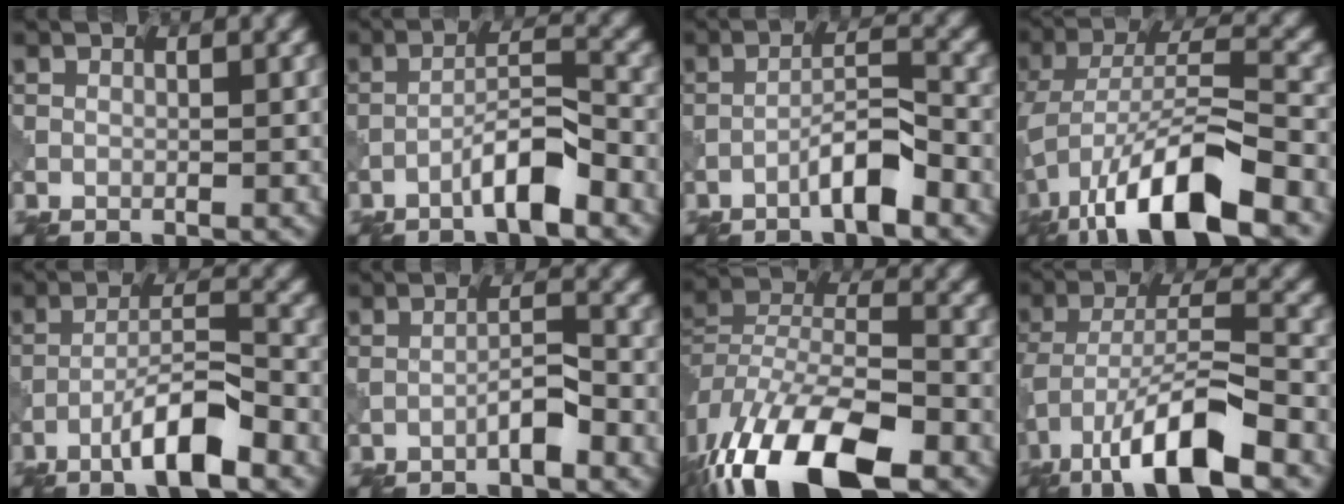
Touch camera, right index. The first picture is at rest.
{"total": 4.5, "force": [-3.1, 0.4, 3.2], "torque": [-0.062, 0.018, -0.054]}
{"total": 3.8, "force": [-2.7, 0.3, 2.7], "torque": [-0.055, 0.018, -0.047]}
{"total": 11.6, "force": [-7.0, 3.1, 8.7], "torque": [-0.161, 0.006, -0.126]}
{"total": 6.1, "force": [-3.8, 0.6, 4.7], "torque": [-0.084, 0.016, -0.065]}
{"total": 2.2, "force": [-1.4, 0.0, 1.7], "torque": [-0.035, 0.012, -0.023]}
{"total": 15.3, "force": [-10.2, 5.9, 9.7], "torque": [-0.203, -0.021, -0.170]}
{"total": 10.0, "force": [-6.0, 2.2, 7.7], "torque": [-0.138, 0.013, -0.104]}